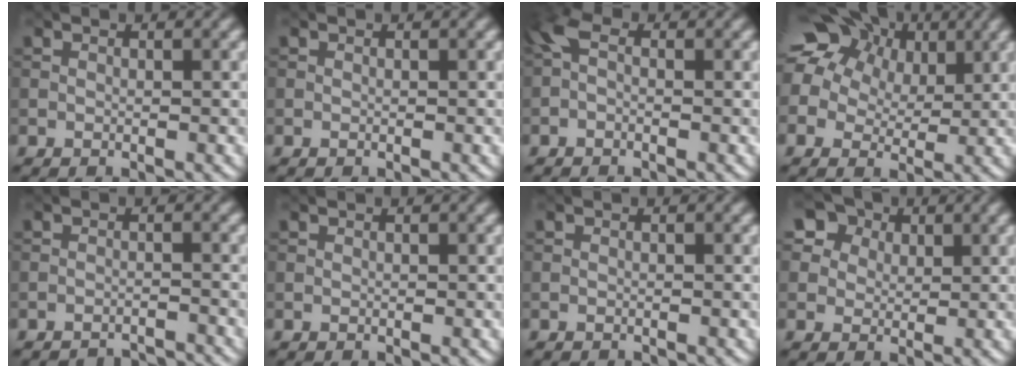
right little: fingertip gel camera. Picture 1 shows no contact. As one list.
[{"total": 0.0}, {"total": 2.3, "force": [-0.5, 1.2, 1.9], "torque": [-0.047, 0.007, -0.018]}, {"total": 14.1, "force": [6.7, 10.2, 7.0], "torque": [-0.162, 0.042, 0.120]}, {"total": 4.5, "force": [-4.4, 0.2, 0.5], "torque": [-0.005, 0.002, -0.060]}, {"total": 0.0}, {"total": 0.9, "force": [-0.9, -0.1, -0.2], "torque": [0.005, -0.005, -0.015]}, {"total": 7.1, "force": [3.9, 5.2, 2.8], "torque": [-0.067, 0.014, 0.056]}]